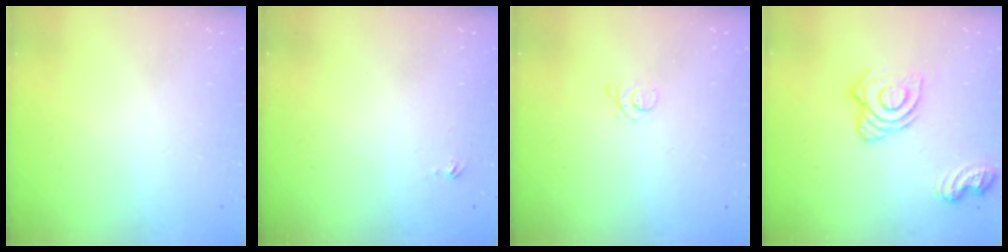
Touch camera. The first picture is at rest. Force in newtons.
{"total": 3.1, "press": 3.1, "slide": 0.4}
{"total": 2.3, "press": 2.3, "slide": 0.3}
{"total": 12.6, "press": 12.5, "slide": 1.4}